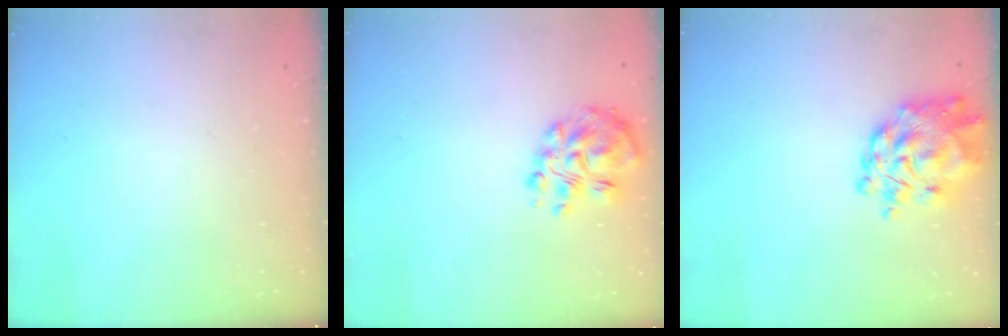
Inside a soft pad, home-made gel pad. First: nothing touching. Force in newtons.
{"total": 9.9, "press": 9.7, "slide": 1.9}
{"total": 10.6, "press": 10.0, "slide": 3.5}